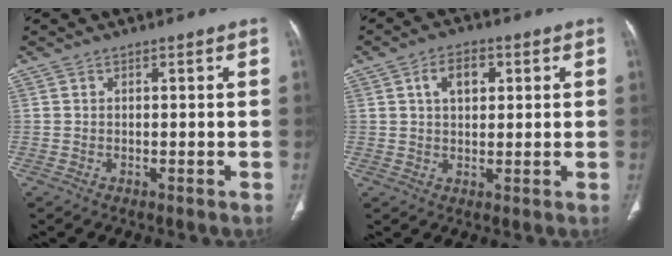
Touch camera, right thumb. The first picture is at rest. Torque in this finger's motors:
{"motor_torque": [0.27, 1.70, 0.64, -0.21, 0.04]}